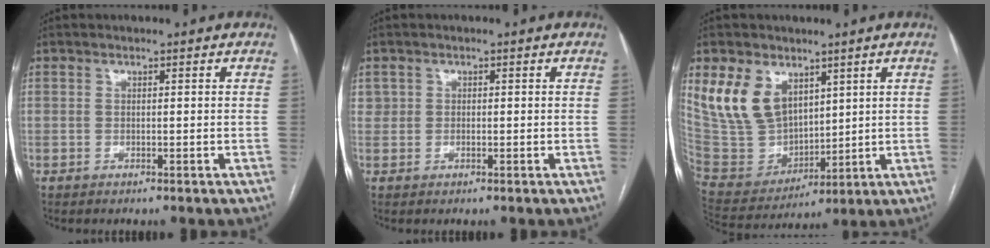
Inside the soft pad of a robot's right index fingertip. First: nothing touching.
{"total": 1.7, "force": [0.2, 1.6, 0.5], "torque": [-0.011, 0.011, 0.009]}
{"total": 13.2, "force": [6.6, 8.9, 7.3], "torque": [-0.171, 0.013, 0.150]}